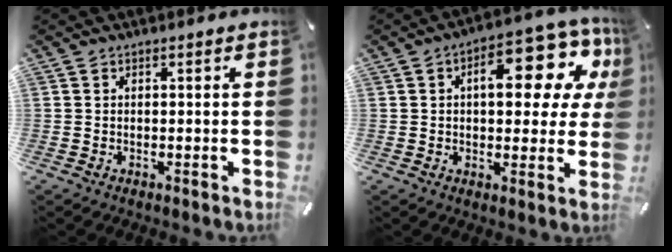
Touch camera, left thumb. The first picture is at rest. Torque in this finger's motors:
{"motor_torque": [2.15, 2.87, 1.12, -1.16, 0.42]}